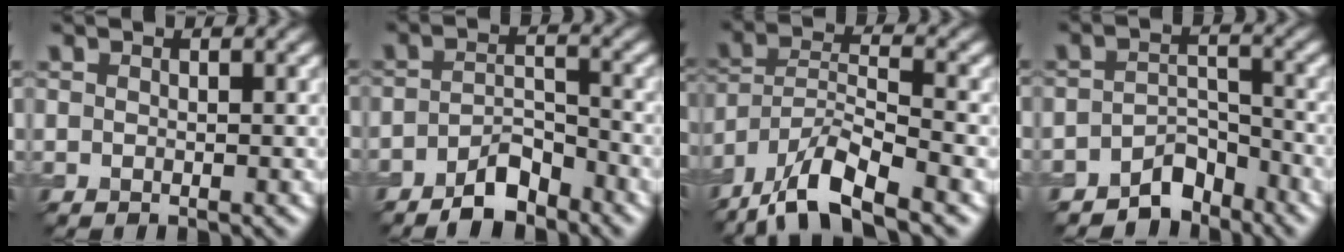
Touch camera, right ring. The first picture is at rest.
{"total": 4.3, "force": [-3.2, 1.5, 2.5], "torque": [-0.037, 0.007, -0.061]}
{"total": 9.4, "force": [-7.0, 2.6, 5.7], "torque": [-0.101, 0.005, -0.137]}
{"total": 4.1, "force": [-3.3, 1.9, 1.3], "torque": [-0.007, 0.006, -0.062]}